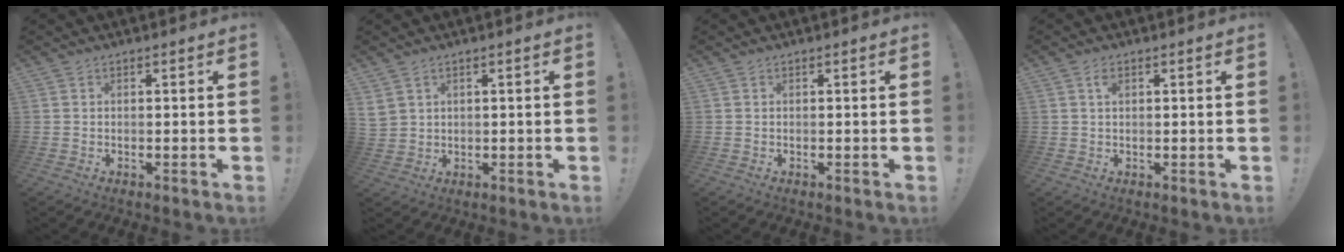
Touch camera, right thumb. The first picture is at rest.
{"total": 3.8, "force": [2.4, 2.5, 1.5], "torque": [-0.033, -0.009, 0.047]}
{"total": 0.0}
{"total": 1.9, "force": [1.0, 1.4, 1.0], "torque": [-0.006, -0.004, 0.014]}